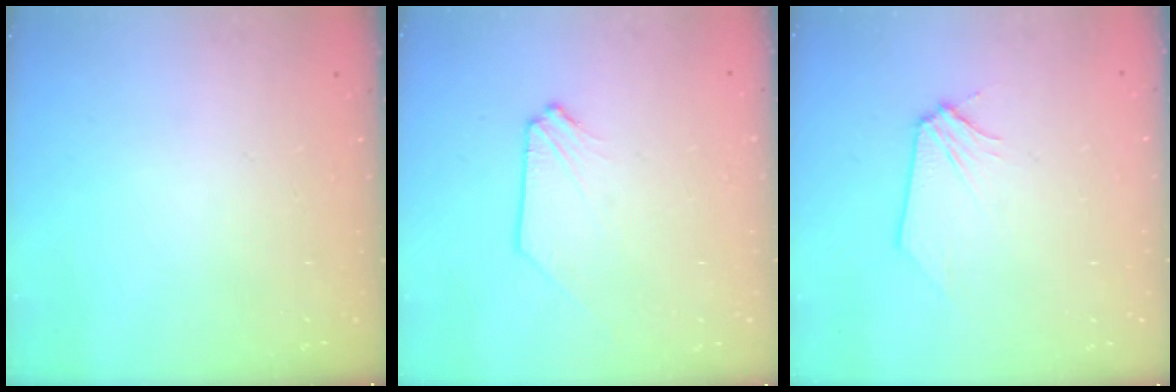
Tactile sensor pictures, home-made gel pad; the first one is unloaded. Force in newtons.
{"total": 0.8, "press": 0.8, "slide": 0.1}
{"total": 0.0}